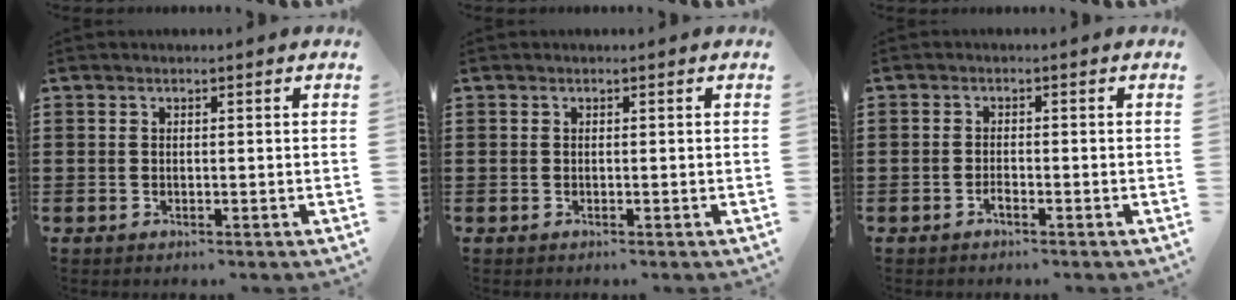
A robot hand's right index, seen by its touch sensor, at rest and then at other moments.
{"total": 0.0}
{"total": 1.2, "force": [-1.0, 0.3, 0.6], "torque": [-0.015, -0.005, -0.018]}